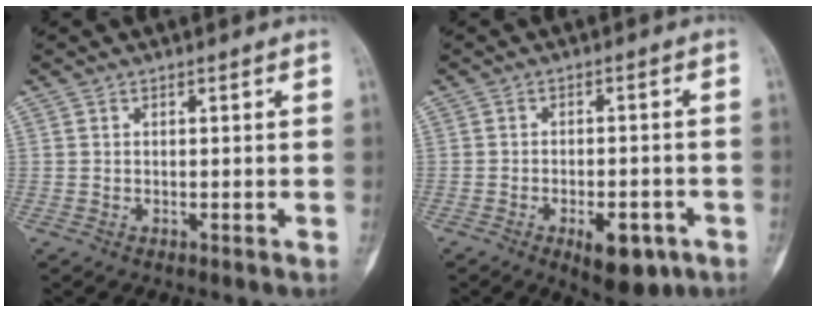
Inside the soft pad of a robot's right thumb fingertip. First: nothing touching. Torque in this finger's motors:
{"motor_torque": [0.94, 0.93, 0.74, -0.16, 0.15]}